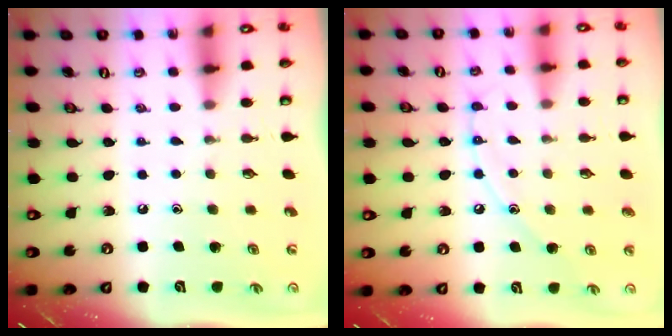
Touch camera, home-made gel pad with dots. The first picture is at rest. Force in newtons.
{"total": 8.5, "press": 8.5, "slide": 0.6}